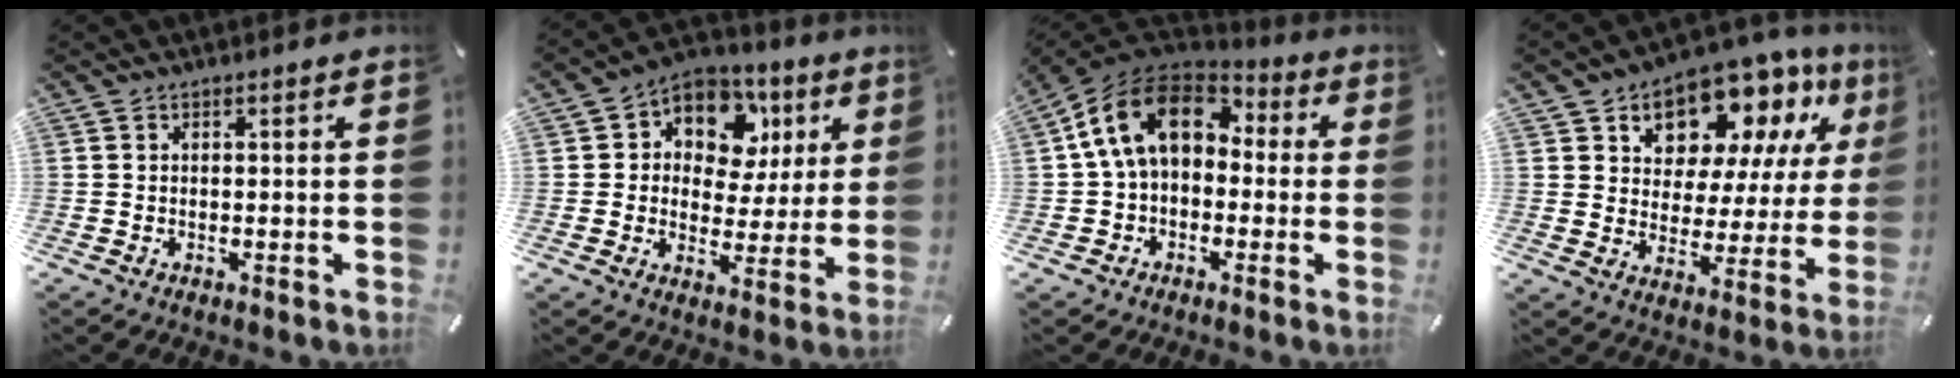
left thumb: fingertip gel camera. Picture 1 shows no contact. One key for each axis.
{"total": 11.1, "fx": 4.5, "fy": 8.6, "fz": 5.3, "tx": -0.078, "ty": -0.027, "tz": 0.082}
{"total": 14.5, "fx": 2.2, "fy": 10.5, "fz": 9.8, "tx": -0.198, "ty": 0.013, "tz": 0.037}
{"total": 12.2, "fx": 9.5, "fy": 6.9, "fz": 3.3, "tx": -0.069, "ty": -0.082, "tz": 0.173}